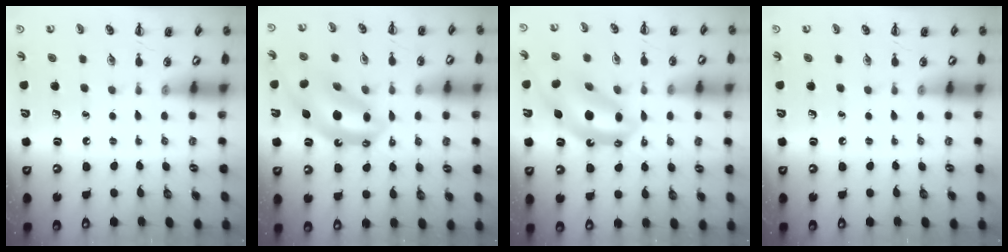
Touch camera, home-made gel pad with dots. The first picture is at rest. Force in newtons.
{"total": 12.1, "press": 11.6, "slide": 3.4}
{"total": 12.1, "press": 11.6, "slide": 3.4}
{"total": 0.0}